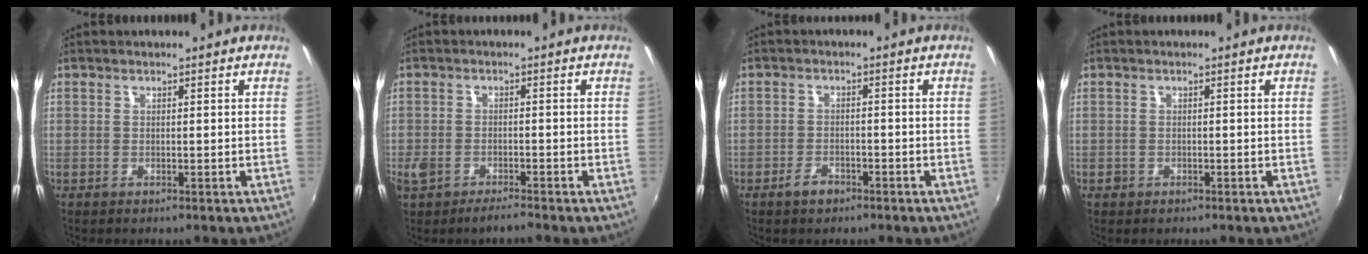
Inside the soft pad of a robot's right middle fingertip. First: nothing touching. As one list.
[{"total": 4.1, "force": [-3.0, 1.4, 2.3], "torque": [-0.063, -0.010, -0.062]}, {"total": 3.8, "force": [-2.6, 1.9, 2.0], "torque": [-0.049, -0.001, -0.045]}, {"total": 1.0, "force": [-0.5, 0.9, 0.2], "torque": [-0.006, -0.003, -0.007]}]